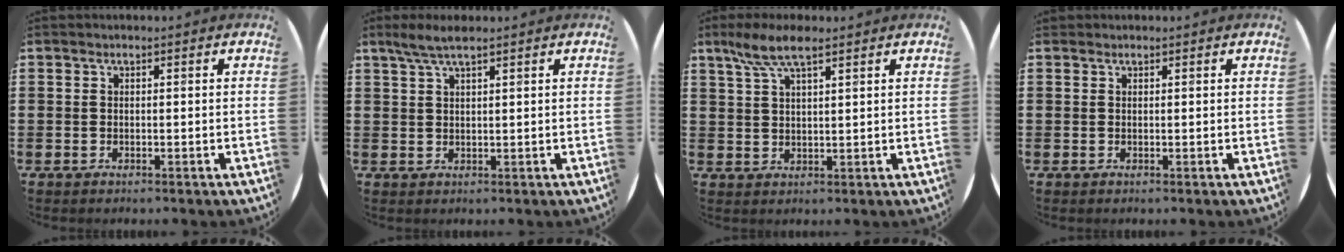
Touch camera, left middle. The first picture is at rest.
{"total": 3.1, "force": [2.3, 0.4, 2.1], "torque": [-0.043, 0.004, 0.040]}
{"total": 5.8, "force": [4.1, 1.4, 3.9], "torque": [-0.087, 0.004, 0.073]}
{"total": 0.0}